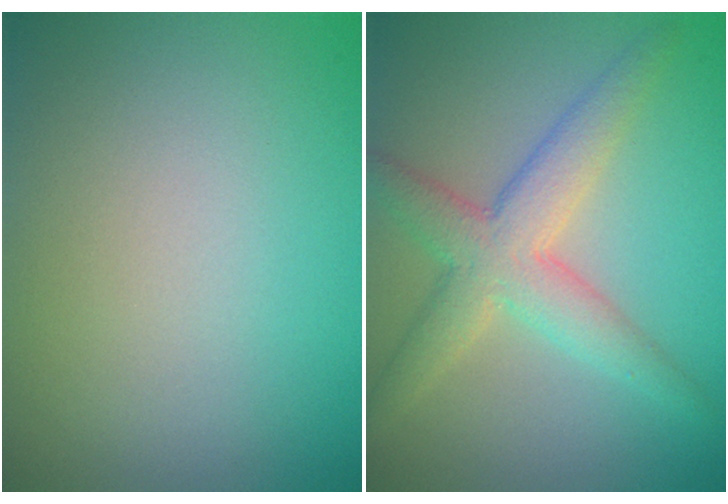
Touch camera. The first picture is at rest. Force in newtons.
{"total": 4.7, "press": 4.7, "slide": 0.2}